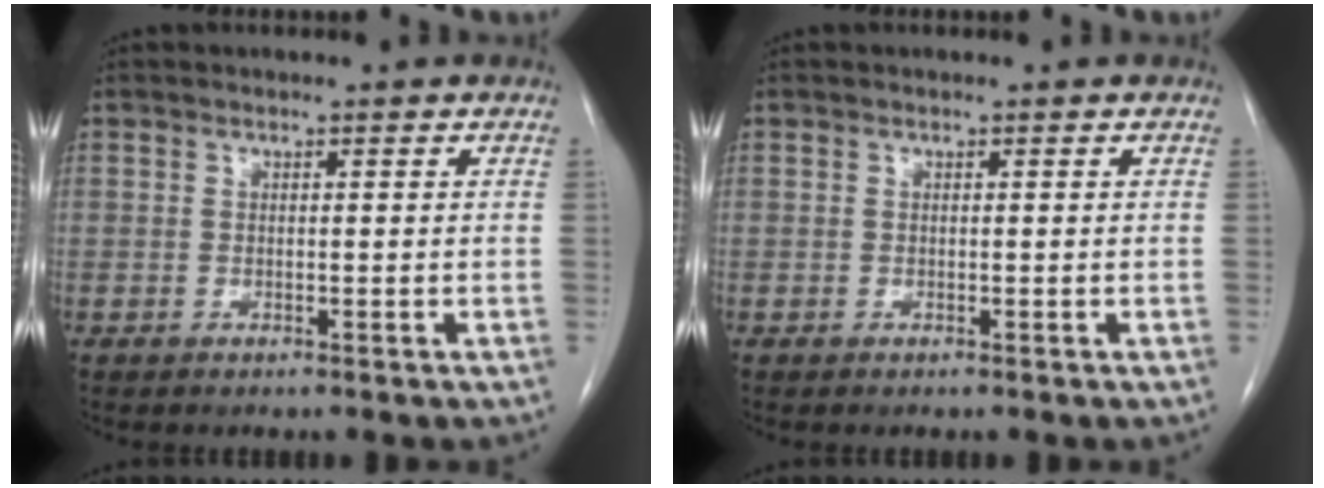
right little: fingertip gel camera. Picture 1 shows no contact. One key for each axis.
{"total": 0.0}